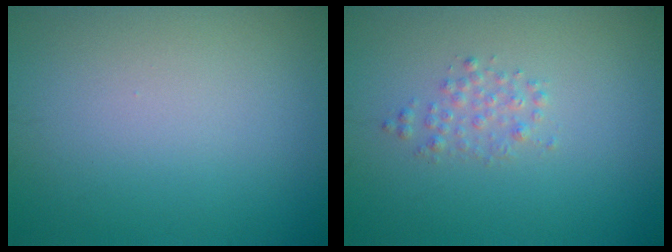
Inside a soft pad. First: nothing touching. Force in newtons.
{"total": 1.4, "press": 1.4, "slide": 0.0}